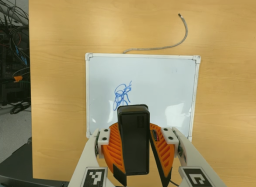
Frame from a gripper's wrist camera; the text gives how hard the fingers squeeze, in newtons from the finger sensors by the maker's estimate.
{"total": 10.1, "left": 10.3, "right": 9.8}